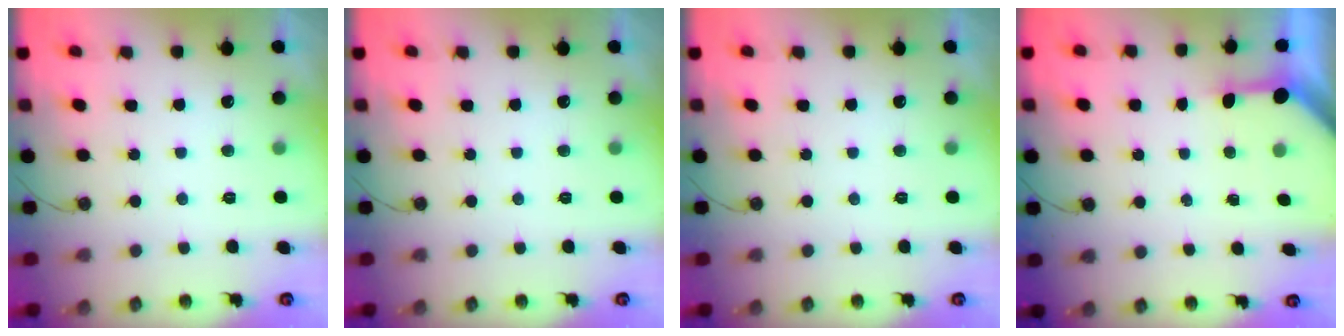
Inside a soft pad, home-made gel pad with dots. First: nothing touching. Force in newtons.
{"total": 0.0}
{"total": 0.0}
{"total": 3.5, "press": 3.5, "slide": 0.4}